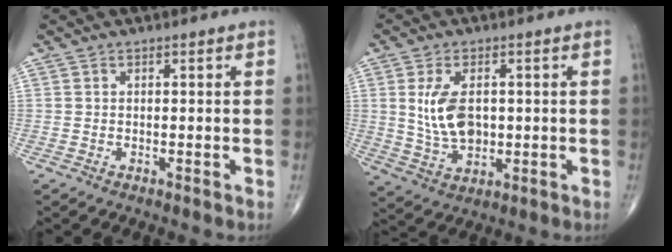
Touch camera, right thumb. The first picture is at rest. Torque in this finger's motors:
{"motor_torque": [-0.27, 0.66, 0.44, 0.72, 0.02]}